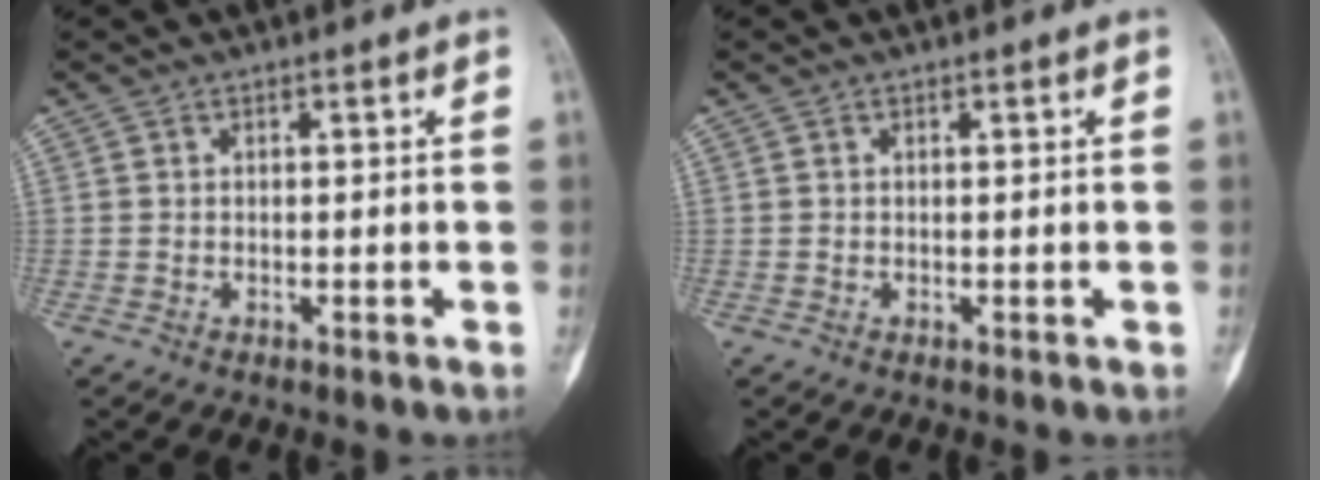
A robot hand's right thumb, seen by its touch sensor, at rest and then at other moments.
{"total": 0.0}